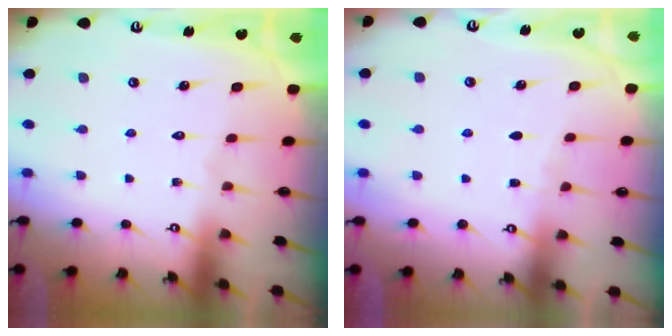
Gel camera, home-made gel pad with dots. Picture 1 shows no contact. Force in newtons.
{"total": 2.1, "press": 2.1, "slide": 0.3}